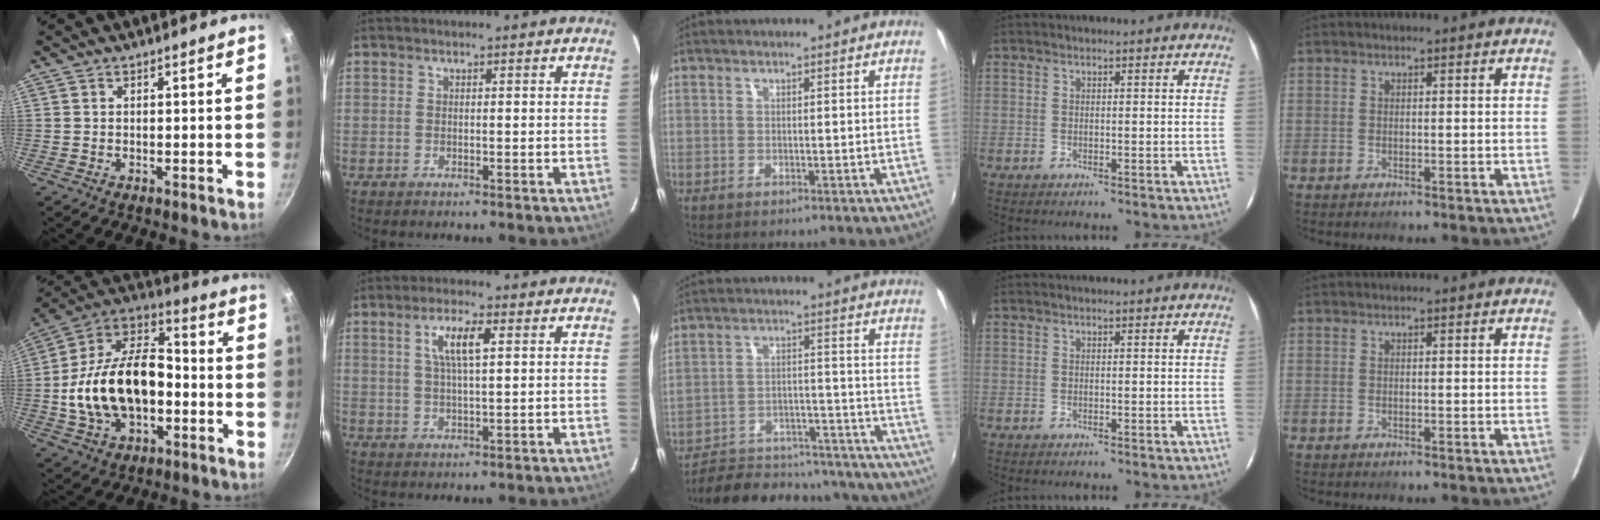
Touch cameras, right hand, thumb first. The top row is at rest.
{"thumb": {"total": 21.8, "force": [-3.3, 13.6, 16.7], "torque": [-0.285, 0.052, -0.065]}, "index": {"total": 6.0, "force": [2.0, 1.3, 5.6], "torque": [-0.104, 0.005, 0.037]}, "middle": {"total": 30.7, "force": [-27.3, 8.8, 10.8], "torque": [-0.191, 0.015, -0.341]}}